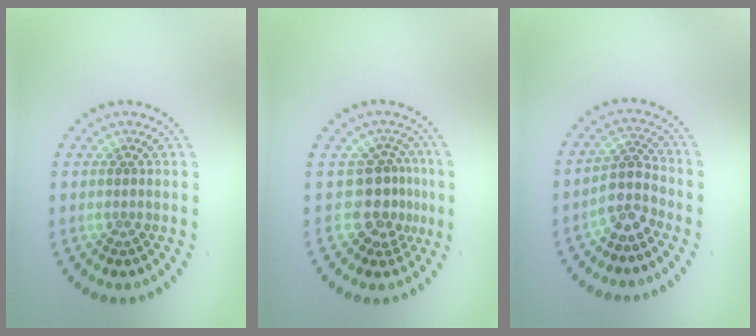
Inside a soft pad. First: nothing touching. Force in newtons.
{"total": 3.2, "press": 2.6, "slide": 2.0}
{"total": 2.9, "press": 2.4, "slide": 1.7}